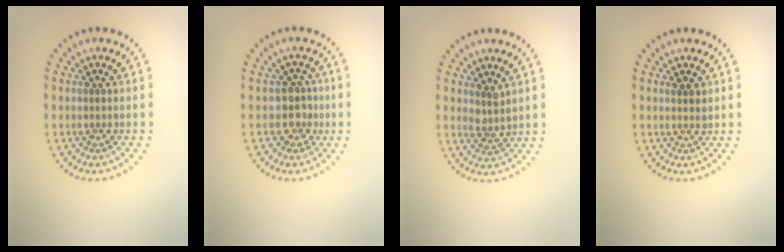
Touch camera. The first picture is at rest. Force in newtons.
{"total": 2.2, "press": 1.8, "slide": 1.4}
{"total": 1.8, "press": 1.4, "slide": 1.2}
{"total": 1.1, "press": 1.0, "slide": 0.5}